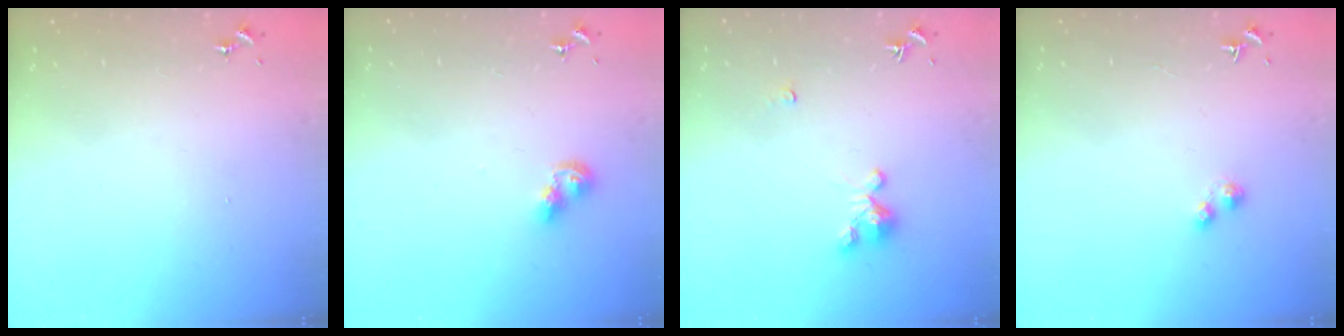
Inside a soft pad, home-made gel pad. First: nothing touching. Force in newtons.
{"total": 7.0, "press": 7.0, "slide": 0.6}
{"total": 4.1, "press": 4.1, "slide": 0.4}
{"total": 2.1, "press": 2.1, "slide": 0.4}